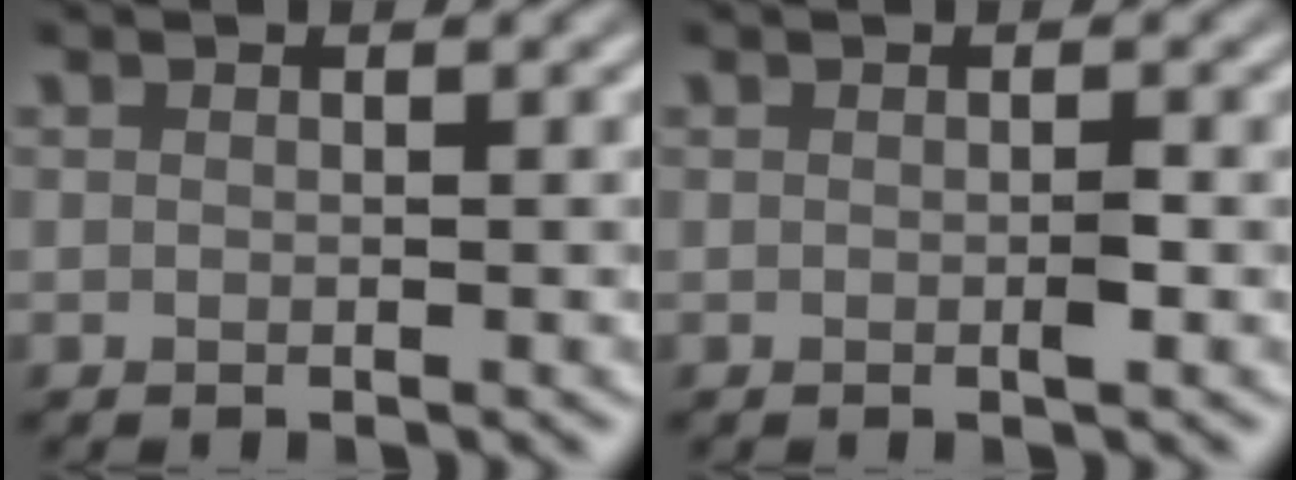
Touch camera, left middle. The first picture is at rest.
{"total": 0.8, "force": [-0.1, 0.1, 0.8], "torque": [-0.014, -0.001, -0.002]}